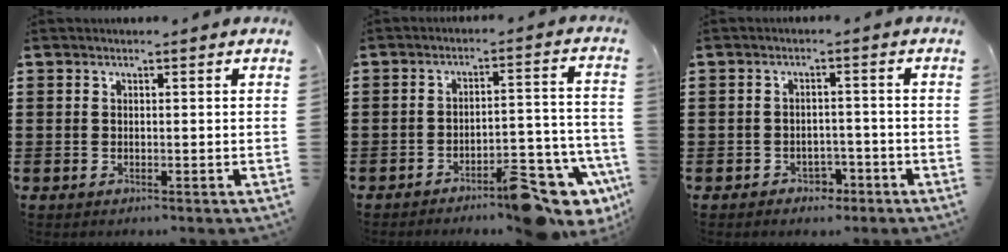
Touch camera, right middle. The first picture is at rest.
{"total": 9.4, "force": [-7.3, 2.0, 5.5], "torque": [-0.074, 0.017, -0.133]}
{"total": 2.4, "force": [-2.0, 1.3, 0.2], "torque": [-0.012, 0.003, -0.045]}